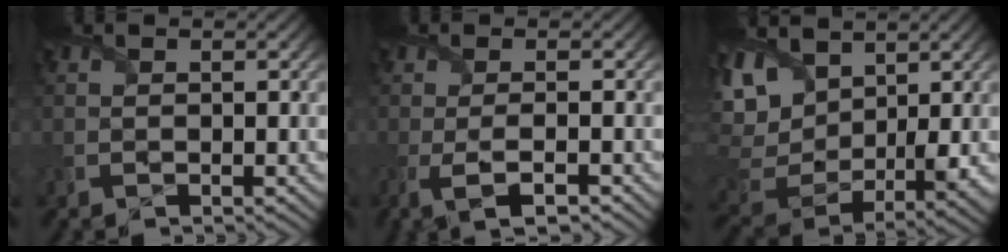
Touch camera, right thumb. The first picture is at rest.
{"total": 3.2, "force": [-1.4, 0.5, 2.8], "torque": [-0.063, -0.004, -0.030]}
{"total": 11.8, "force": [6.0, 6.4, 7.8], "torque": [-0.204, 0.005, 0.117]}